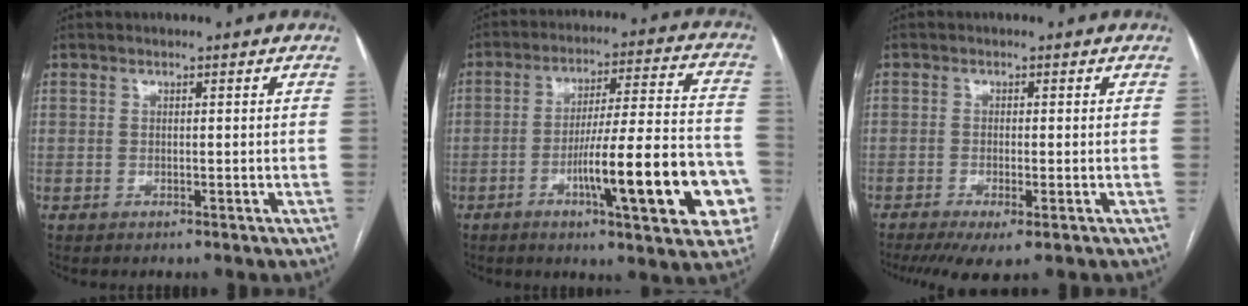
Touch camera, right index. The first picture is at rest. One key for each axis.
{"total": 18.5, "fx": -6.4, "fy": 2.1, "fz": 17.2, "tx": -0.216, "ty": 0.018, "tz": -0.083}
{"total": 5.6, "fx": -3.4, "fy": 1.0, "fz": 4.4, "tx": -0.072, "ty": -0.016, "tz": -0.056}